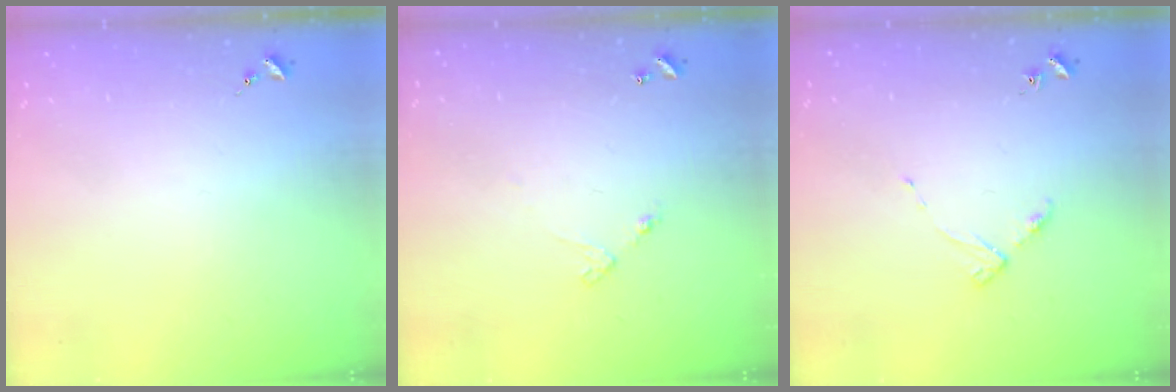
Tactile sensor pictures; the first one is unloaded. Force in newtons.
{"total": 4.9, "press": 4.8, "slide": 0.3}
{"total": 3.8, "press": 3.8, "slide": 0.5}